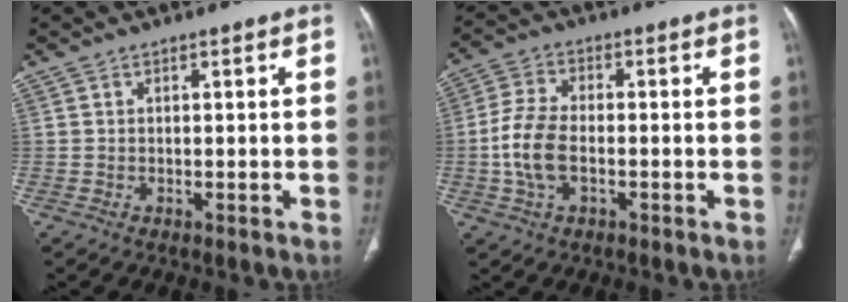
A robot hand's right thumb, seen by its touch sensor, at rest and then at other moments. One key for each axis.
{"total": 8.3, "fx": -1.6, "fy": 4.8, "fz": 6.7, "tx": -0.146, "ty": 0.014, "tz": -0.033}